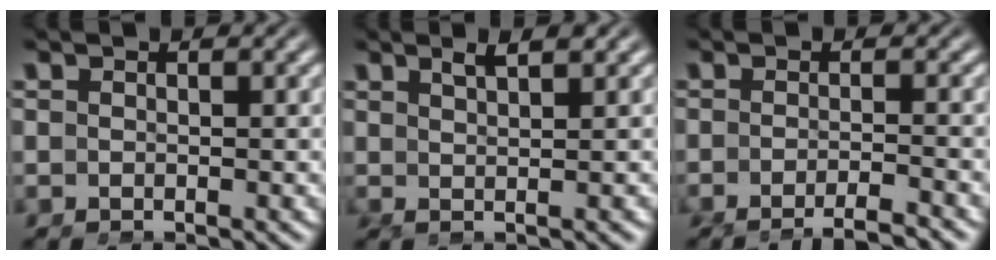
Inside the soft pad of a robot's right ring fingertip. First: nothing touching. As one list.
[{"total": 2.4, "force": [1.3, -1.1, 1.6], "torque": [-0.018, 0.011, 0.026]}, {"total": 5.3, "force": [-5.1, 0.4, 1.4], "torque": [-0.010, 0.003, -0.089]}]